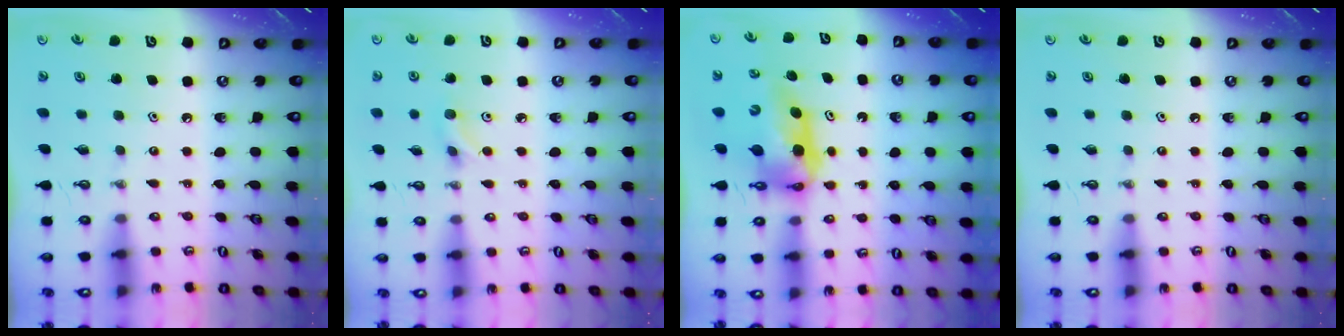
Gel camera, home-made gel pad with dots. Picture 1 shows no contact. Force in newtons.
{"total": 4.2, "press": 4.1, "slide": 0.7}
{"total": 7.5, "press": 7.5, "slide": 0.8}
{"total": 0.0}